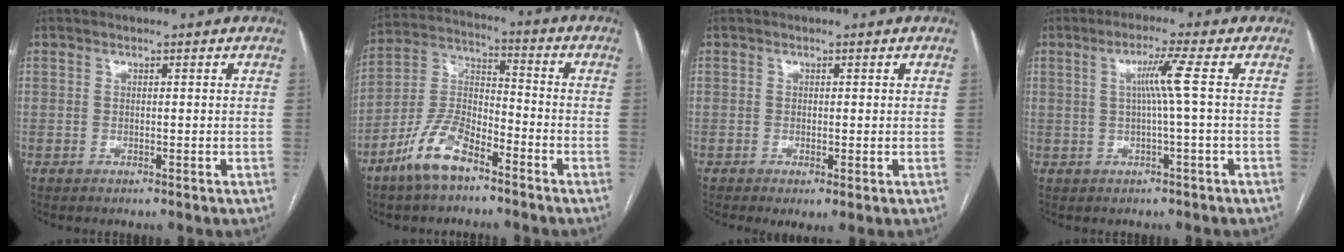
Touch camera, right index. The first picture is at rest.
{"total": 10.9, "force": [-7.2, 3.9, 7.1], "torque": [-0.156, 0.002, -0.143]}
{"total": 1.9, "force": [-0.6, 0.5, 1.7], "torque": [-0.027, -0.006, -0.006]}
{"total": 4.6, "force": [0.5, -1.3, 4.4], "torque": [-0.084, 0.006, 0.012]}